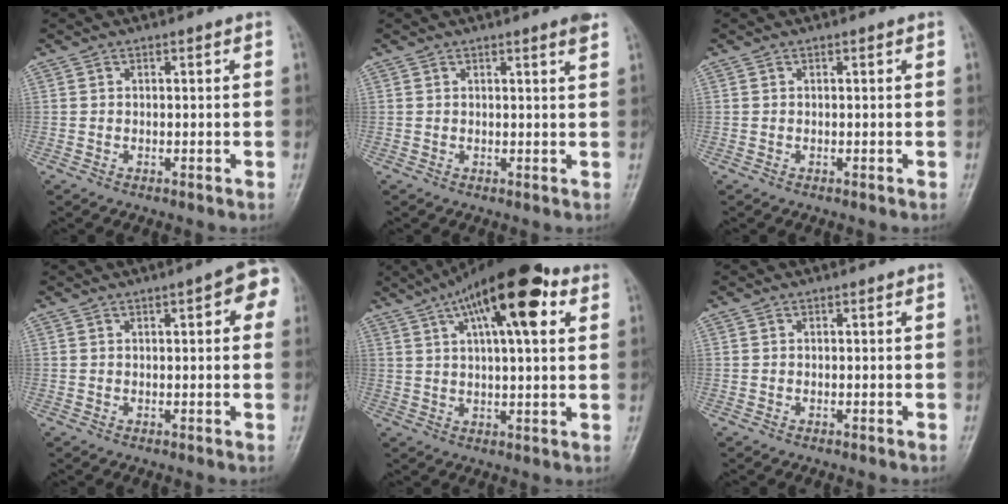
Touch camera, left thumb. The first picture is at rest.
{"total": 2.2, "force": [1.6, -0.1, 1.5], "torque": [-0.017, -0.006, 0.020]}
{"total": 0.0}
{"total": 6.2, "force": [2.1, 1.9, 5.5], "torque": [-0.051, 0.010, 0.015]}
{"total": 17.9, "force": [7.9, 6.0, 14.9], "torque": [-0.218, 0.006, 0.120]}
{"total": 0.0}